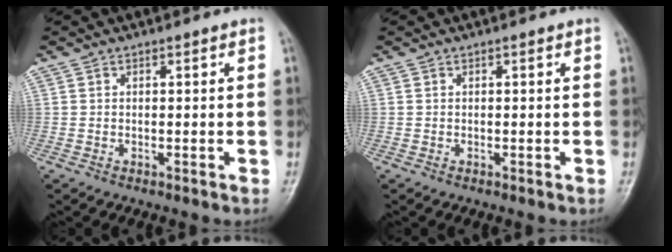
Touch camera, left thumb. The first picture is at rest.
{"total": 0.0}